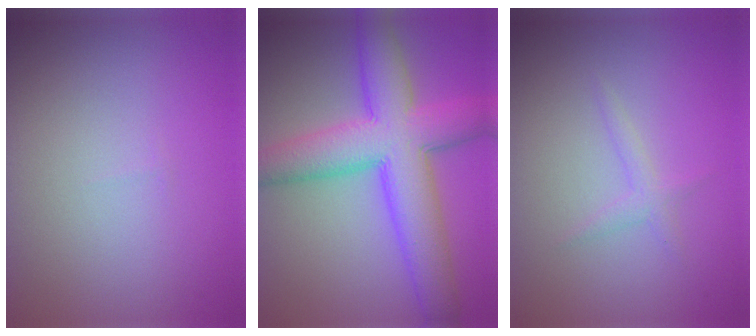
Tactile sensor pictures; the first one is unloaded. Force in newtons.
{"total": 9.5, "press": 9.5, "slide": 0.2}
{"total": 1.2, "press": 1.2, "slide": 0.1}